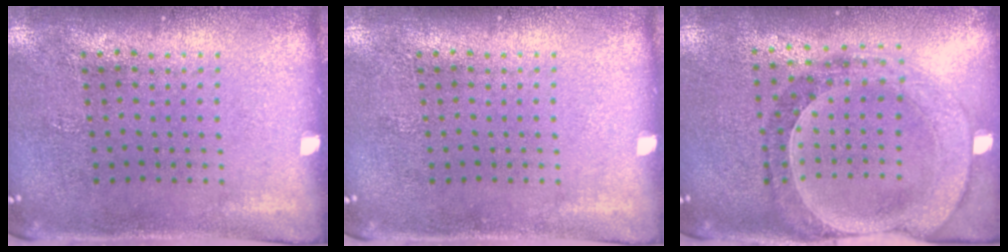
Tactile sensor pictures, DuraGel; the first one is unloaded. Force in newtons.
{"total": 0.0}
{"total": 1.5, "press": 1.5, "slide": 0.3}